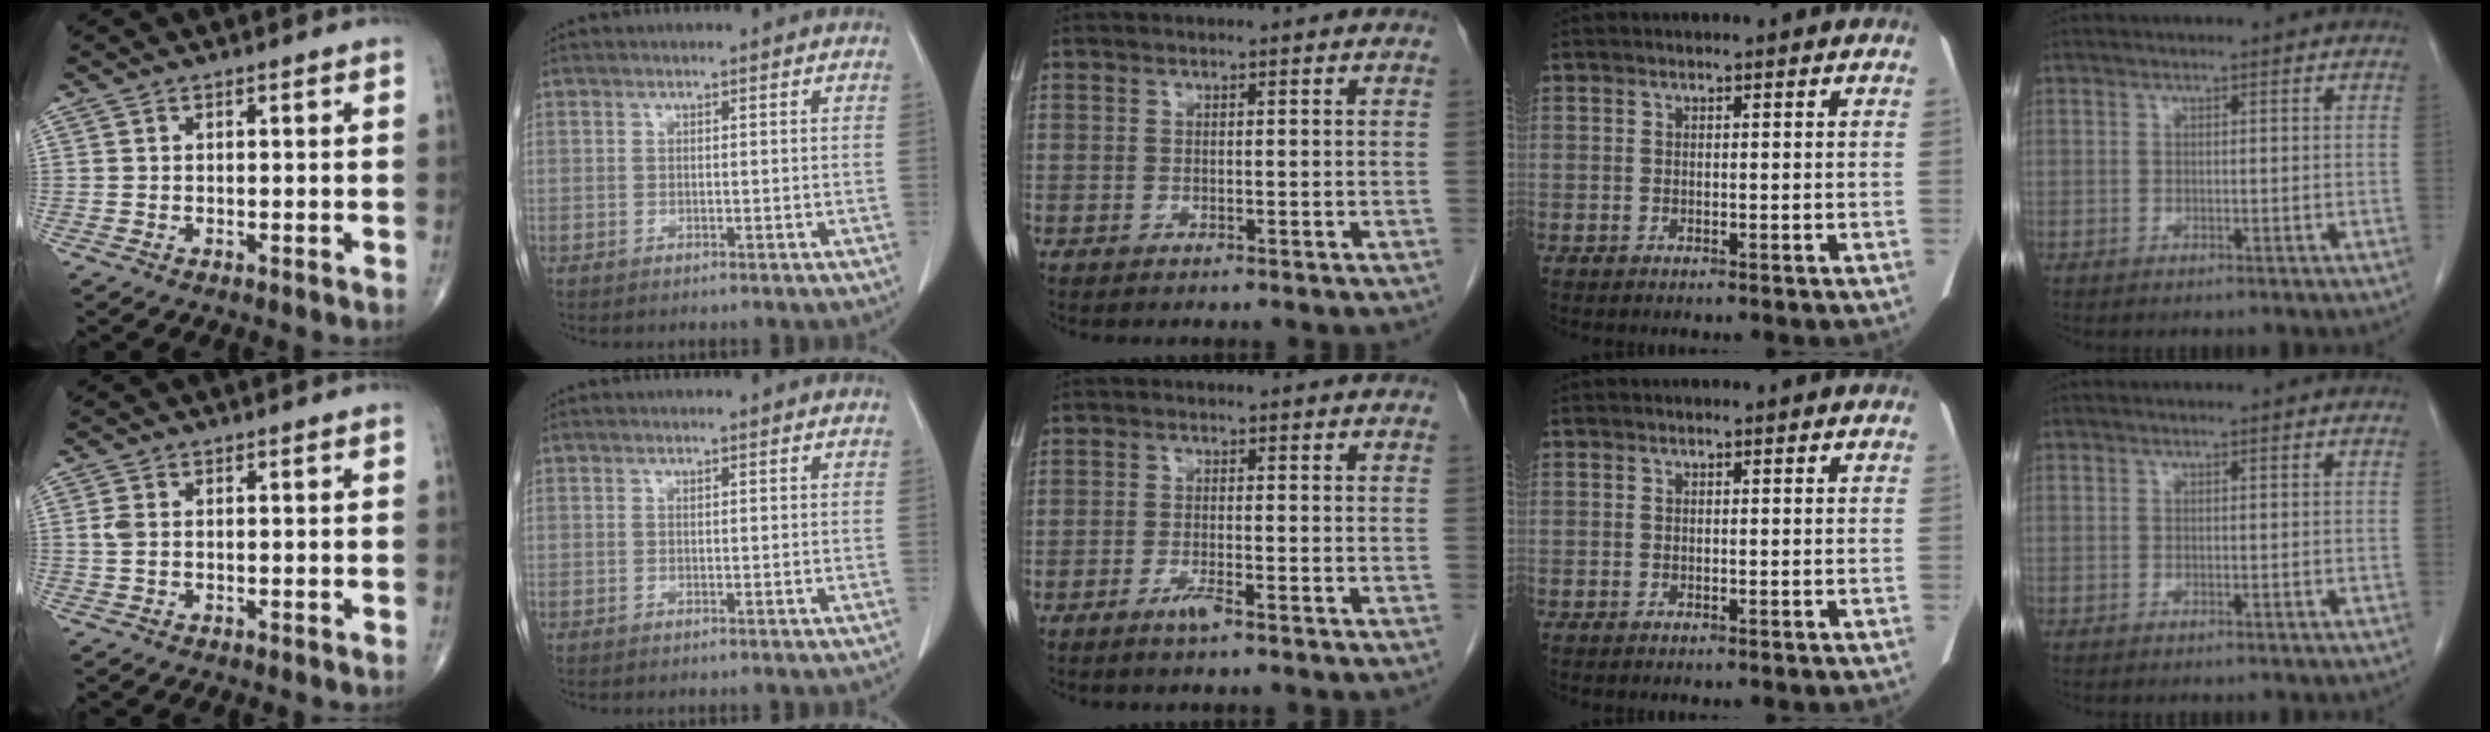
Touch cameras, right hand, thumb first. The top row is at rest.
{"thumb": {"total": 1.7, "force": [0.1, 1.1, 1.4], "torque": [-0.040, 0.002, 0.001]}, "middle": {"total": 2.1, "force": [-1.5, 0.0, 1.5], "torque": [-0.033, -0.002, -0.028]}}